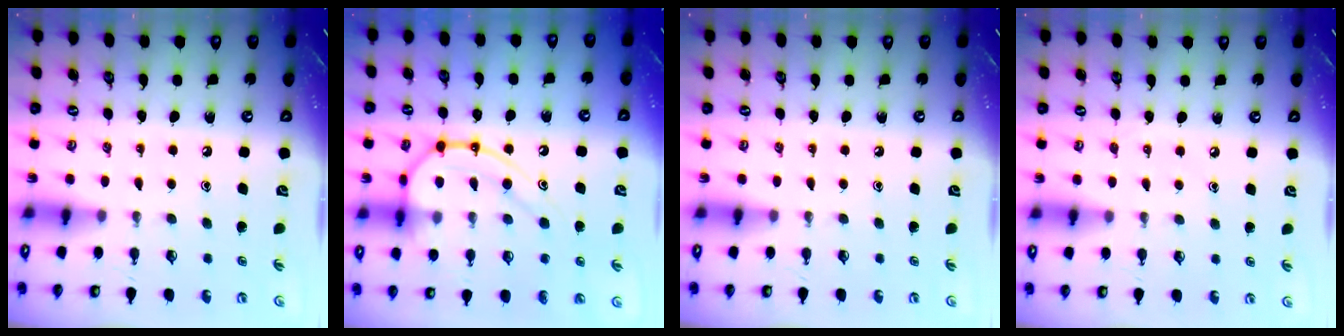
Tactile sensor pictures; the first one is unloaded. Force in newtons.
{"total": 16.2, "press": 16.1, "slide": 1.2}
{"total": 0.0}
{"total": 3.0, "press": 3.0, "slide": 0.4}